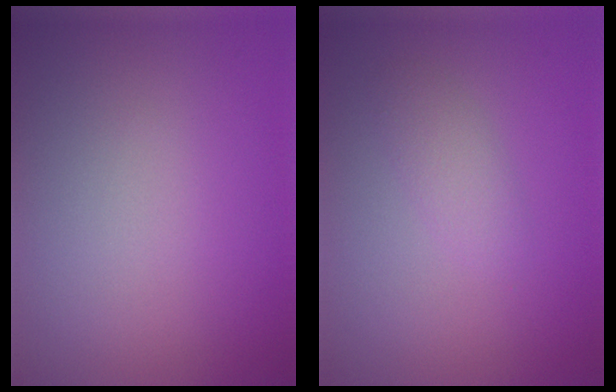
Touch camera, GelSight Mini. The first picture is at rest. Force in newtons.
{"total": 1.6, "press": 1.6, "slide": 0.1}